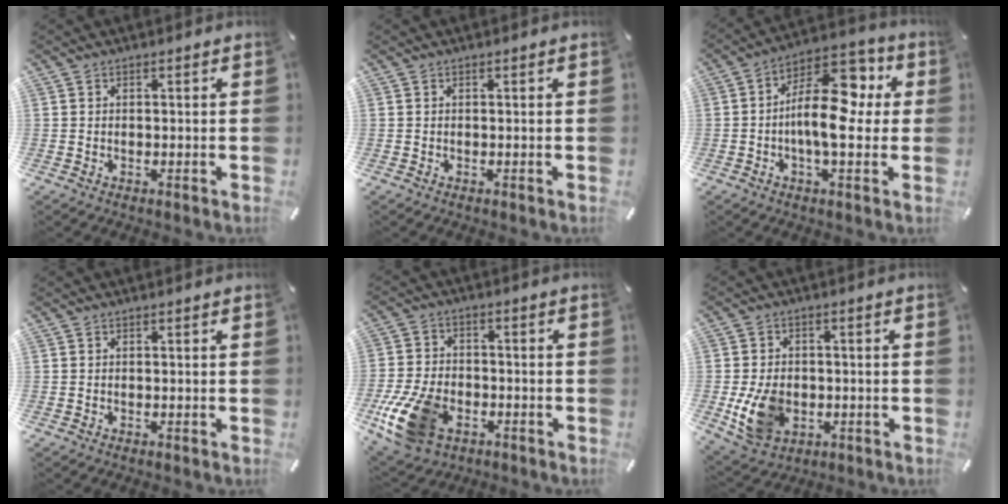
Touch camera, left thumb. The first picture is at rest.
{"total": 0.0}
{"total": 15.9, "force": [0.4, 8.2, 13.5], "torque": [-0.216, -0.004, 0.005]}
{"total": 0.0}
{"total": 14.4, "force": [-5.9, 9.4, 9.2], "torque": [-0.200, 0.023, -0.101]}
{"total": 10.5, "force": [-1.9, 8.0, 6.5], "torque": [-0.134, 0.003, -0.032]}